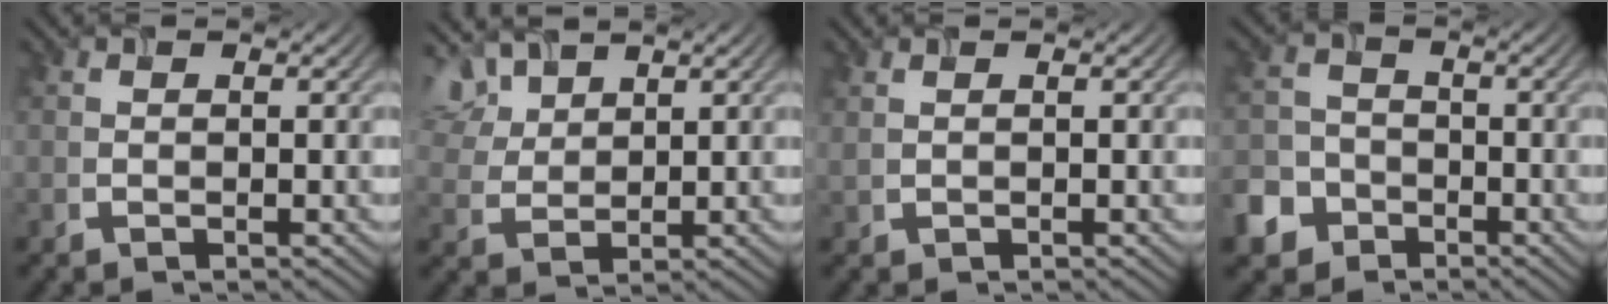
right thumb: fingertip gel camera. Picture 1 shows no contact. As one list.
[{"total": 5.8, "force": [4.3, 2.7, 2.7], "torque": [-0.072, 0.011, 0.090]}, {"total": 0.6, "force": [0.5, 0.1, 0.4], "torque": [-0.015, 0.002, 0.011]}, {"total": 6.2, "force": [-3.7, 4.5, 1.9], "torque": [-0.056, -0.008, -0.084]}]